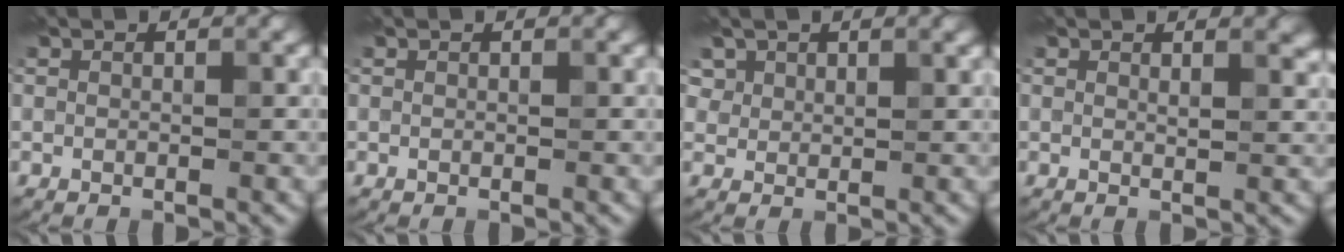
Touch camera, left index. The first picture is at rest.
{"total": 0.0}
{"total": 2.6, "force": [1.7, 1.7, 1.1], "torque": [-0.027, 0.000, 0.029]}
{"total": 1.5, "force": [1.1, 0.3, 1.0], "torque": [-0.008, -0.001, 0.020]}